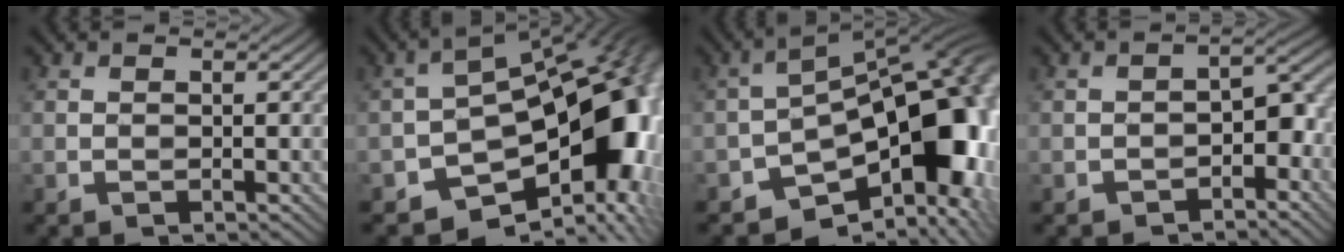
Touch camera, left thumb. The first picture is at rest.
{"total": 16.4, "force": [-6.4, 9.8, 11.5], "torque": [-0.149, -0.029, -0.096]}
{"total": 15.7, "force": [-6.3, 8.2, 11.8], "torque": [-0.143, -0.009, -0.106]}
{"total": 4.6, "force": [-2.5, 2.5, 2.9], "torque": [-0.028, 0.009, -0.042]}